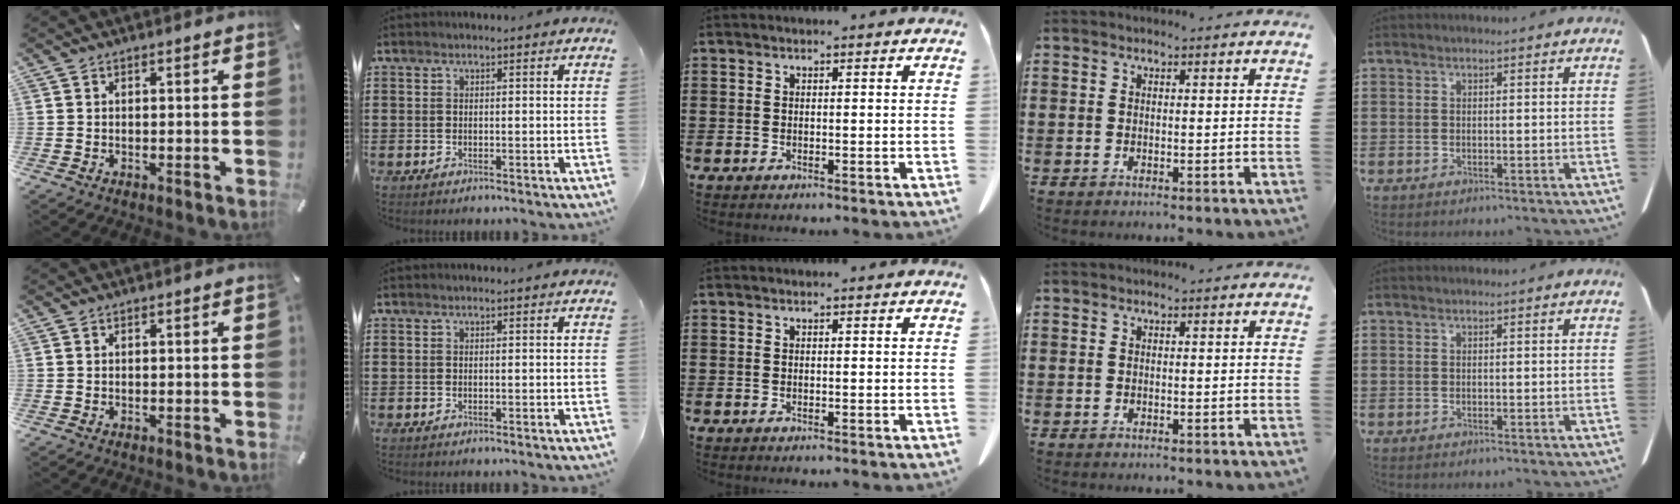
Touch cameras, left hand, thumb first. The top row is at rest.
{}